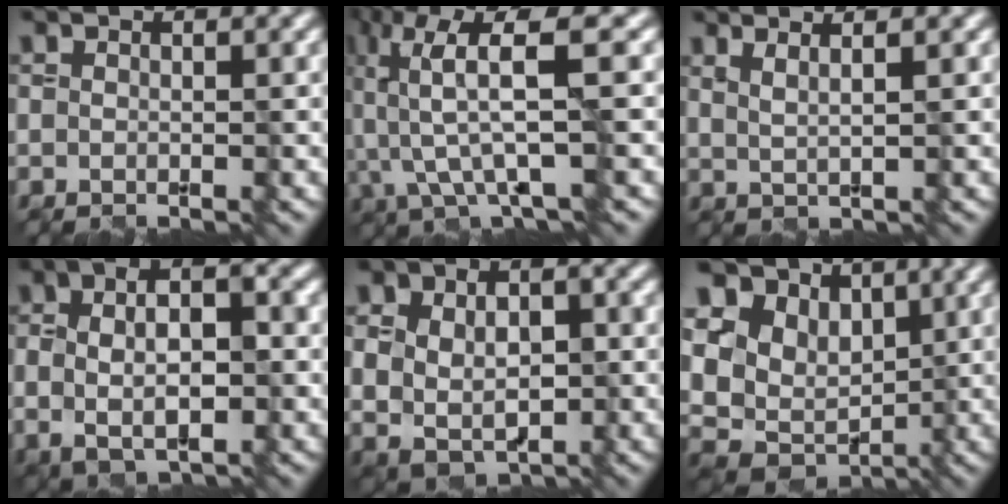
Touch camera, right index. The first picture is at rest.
{"total": 6.7, "force": [0.1, 1.5, 6.5], "torque": [-0.151, 0.007, 0.004]}
{"total": 2.9, "force": [1.8, 1.0, 2.1], "torque": [-0.020, 0.013, 0.012]}
{"total": 6.3, "force": [-0.2, 3.1, 5.5], "torque": [-0.087, 0.008, 0.003]}
{"total": 7.8, "force": [0.4, 5.6, 5.4], "torque": [-0.089, 0.002, 0.016]}
{"total": 9.8, "force": [3.9, 7.8, 4.5], "torque": [-0.113, 0.030, 0.053]}